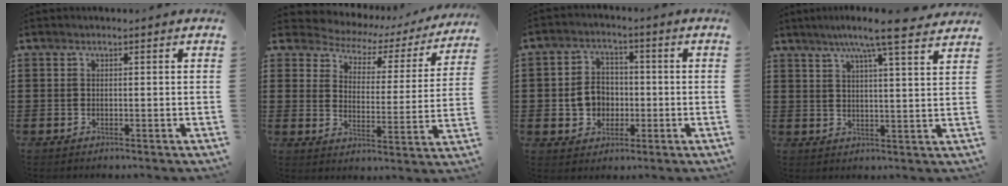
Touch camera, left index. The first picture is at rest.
{"total": 2.9, "force": [2.5, 1.5, 0.7], "torque": [-0.036, -0.022, 0.031]}
{"total": 5.6, "force": [-0.6, 4.9, 2.7], "torque": [-0.056, 0.010, -0.014]}
{"total": 7.5, "force": [5.9, -0.3, 4.6], "torque": [-0.098, -0.019, 0.099]}